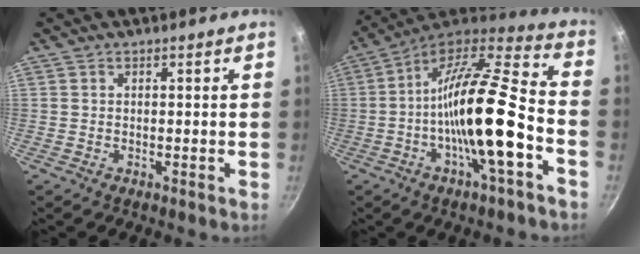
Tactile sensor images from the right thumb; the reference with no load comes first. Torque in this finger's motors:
{"motor_torque": [1.48, 3.32, 2.20, -0.57, 0.65]}